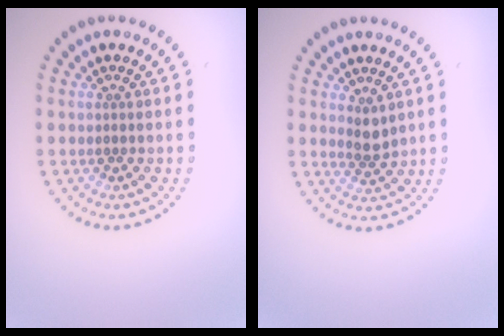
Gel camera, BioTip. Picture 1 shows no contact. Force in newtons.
{"total": 1.8, "press": 1.4, "slide": 1.1}